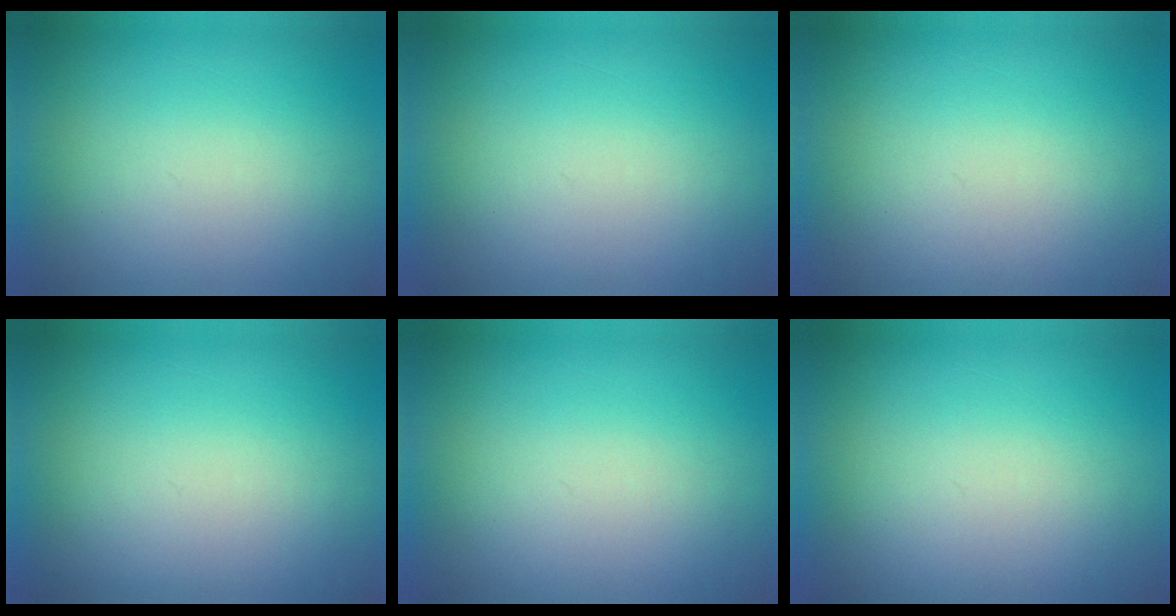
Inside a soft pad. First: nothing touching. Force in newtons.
{"total": 0.0}
{"total": 1.2}
{"total": 1.1}
{"total": 1.8}
{"total": 1.7}